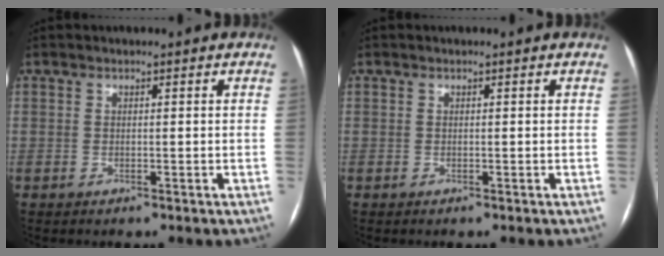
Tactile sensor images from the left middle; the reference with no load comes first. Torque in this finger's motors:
{"motor_torque": [-0.04, -0.04, 0.00, 0.00]}